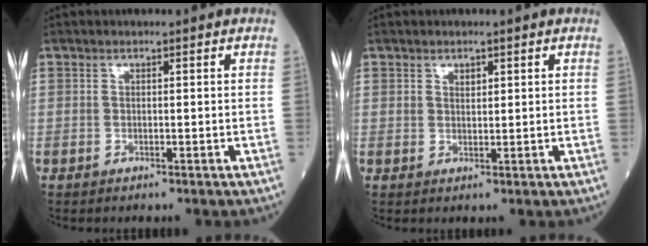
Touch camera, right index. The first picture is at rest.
{"total": 1.2, "force": [0.8, 0.6, 0.7], "torque": [-0.011, 0.000, 0.016]}